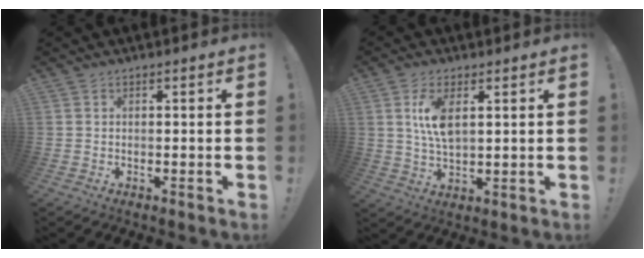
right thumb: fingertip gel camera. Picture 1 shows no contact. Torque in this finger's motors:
{"motor_torque": [0.12, 0.26, -0.03, 0.07, 0.04]}